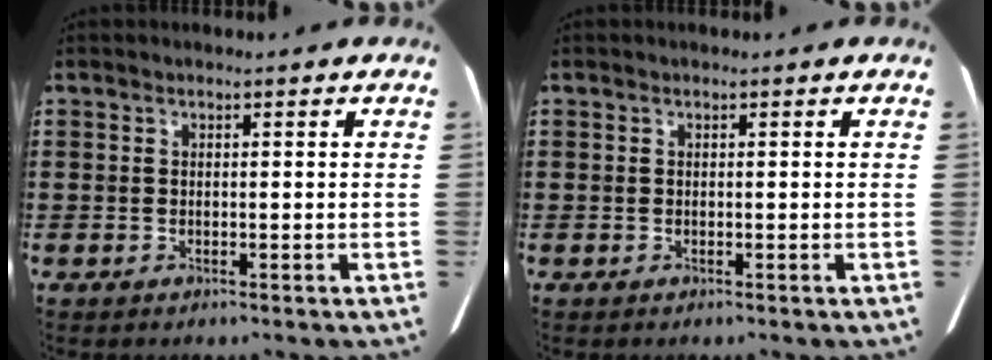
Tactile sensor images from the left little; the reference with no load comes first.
{"total": 0.0}